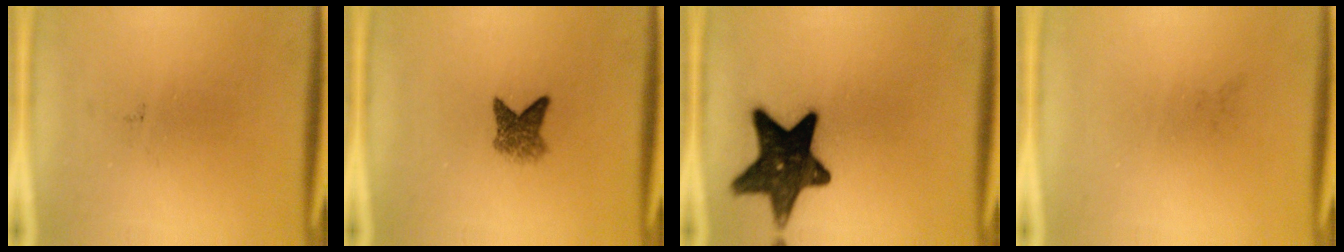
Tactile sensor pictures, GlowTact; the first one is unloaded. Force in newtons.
{"total": 3.4}
{"total": 15.5}
{"total": 0.0}